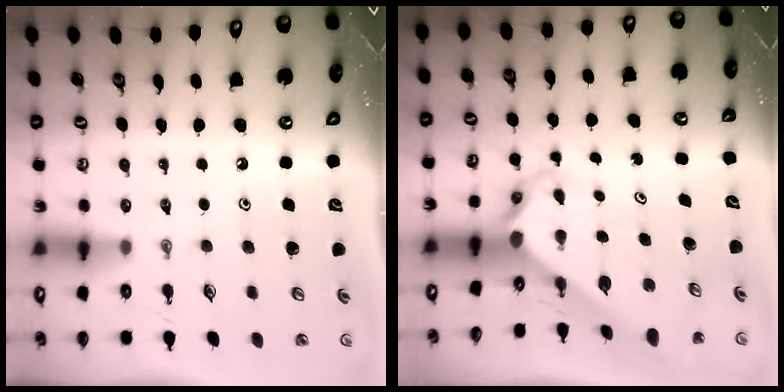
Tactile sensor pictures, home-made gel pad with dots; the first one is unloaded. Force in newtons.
{"total": 2.9, "press": 2.9, "slide": 0.3}